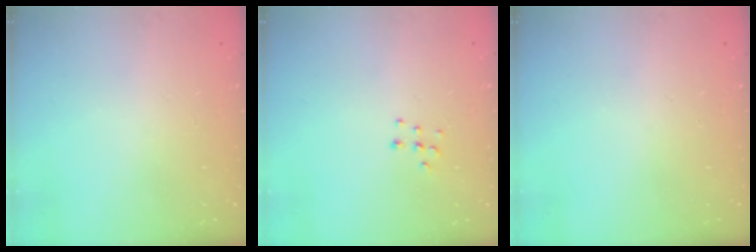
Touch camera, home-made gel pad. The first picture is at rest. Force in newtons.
{"total": 5.9, "press": 5.9, "slide": 0.4}
{"total": 0.0}